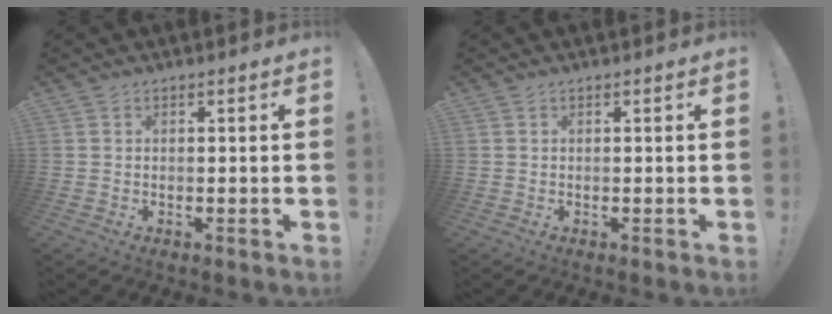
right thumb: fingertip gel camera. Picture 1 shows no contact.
{"total": 0.0}